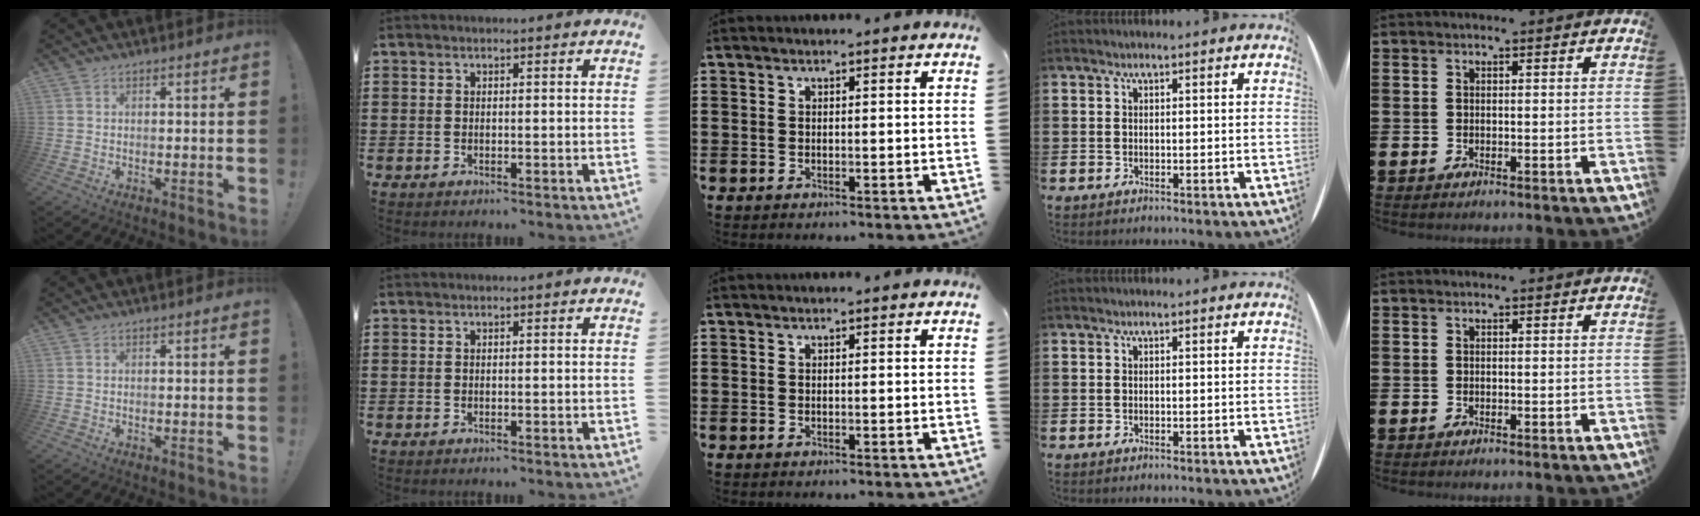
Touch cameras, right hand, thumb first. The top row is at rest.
{}